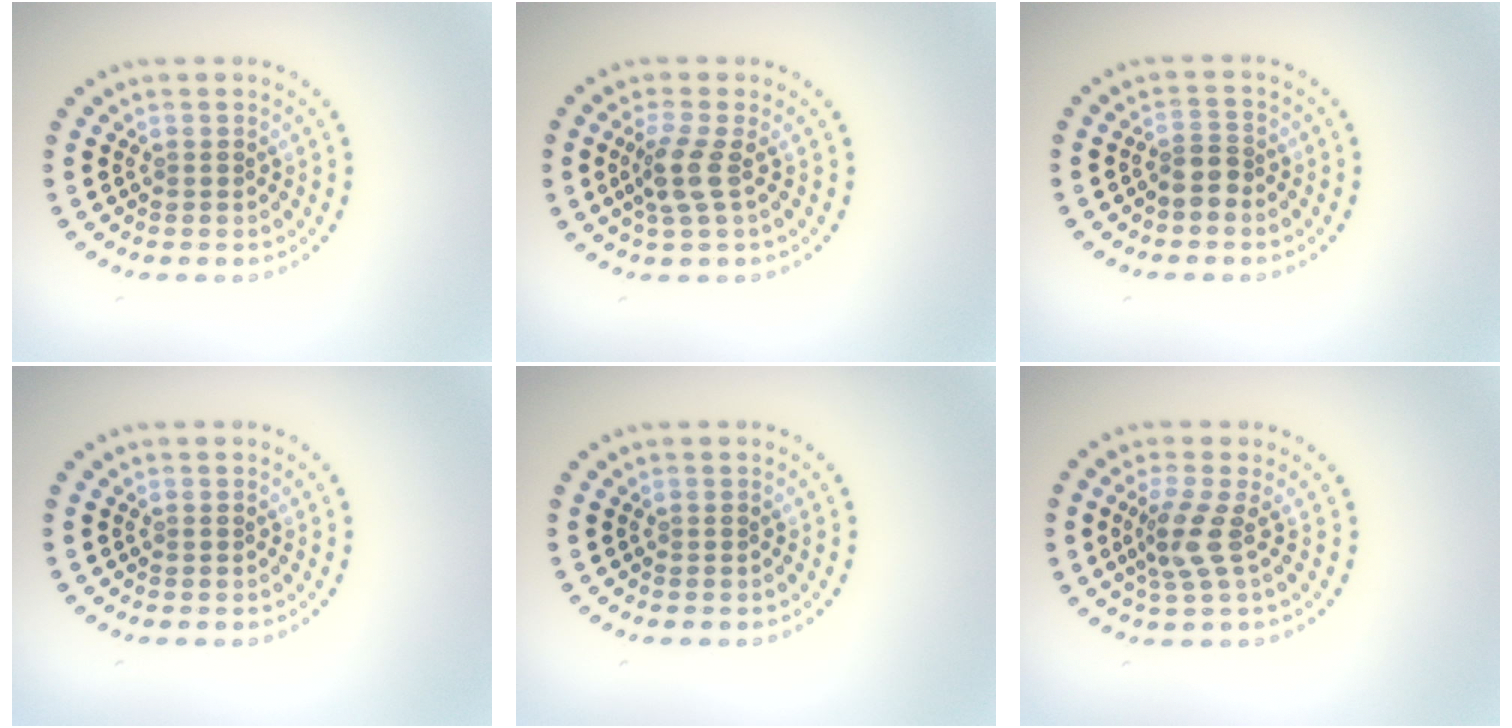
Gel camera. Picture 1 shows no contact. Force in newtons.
{"total": 2.7, "press": 2.0, "slide": 1.8}
{"total": 2.0, "press": 1.7, "slide": 1.2}
{"total": 0.0}
{"total": 0.0}
{"total": 2.8, "press": 2.1, "slide": 1.8}